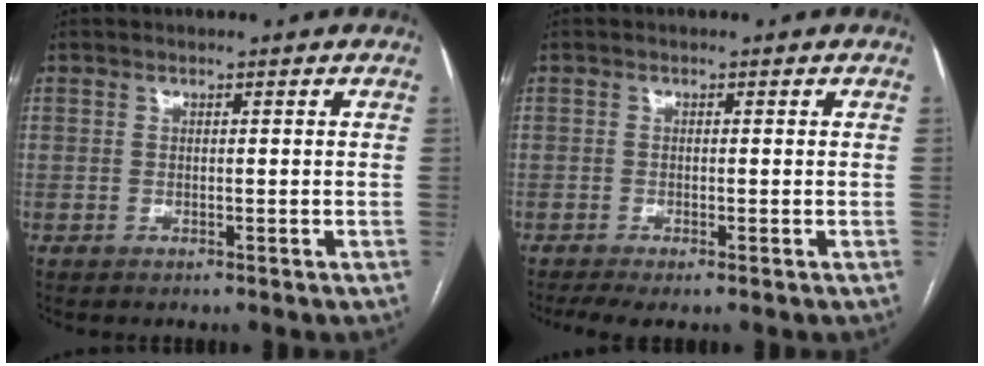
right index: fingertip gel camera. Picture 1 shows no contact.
{"total": 2.6, "force": [-1.7, 0.5, 1.9], "torque": [-0.038, -0.007, -0.031]}